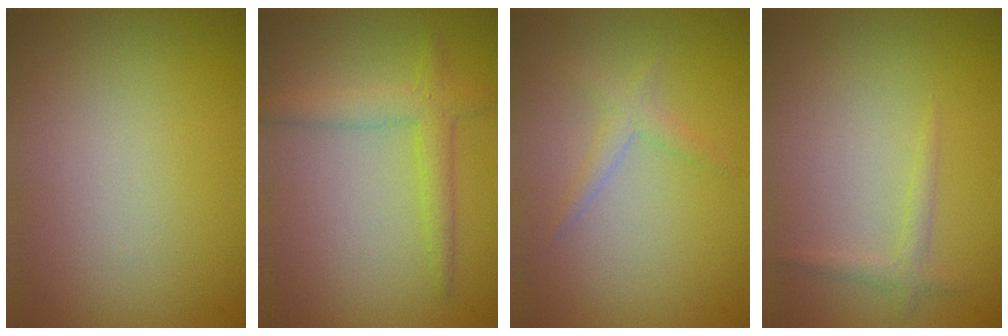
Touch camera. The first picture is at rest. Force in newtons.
{"total": 2.7, "press": 2.7, "slide": 0.0}
{"total": 1.3, "press": 1.3, "slide": 0.2}
{"total": 1.1, "press": 1.1, "slide": 0.1}